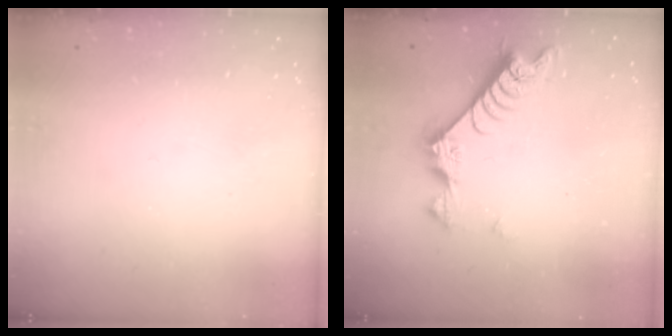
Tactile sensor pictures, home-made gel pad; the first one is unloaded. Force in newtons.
{"total": 8.6, "press": 8.5, "slide": 1.1}